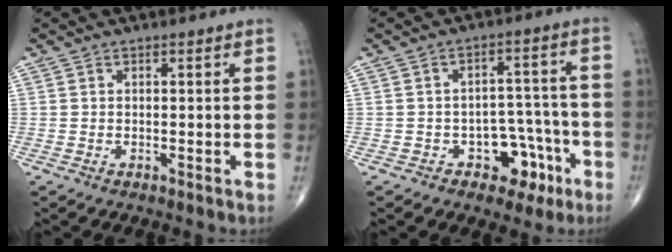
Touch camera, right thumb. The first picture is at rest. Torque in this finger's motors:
{"motor_torque": [0.97, 1.09, 0.48, -0.65, -0.03]}